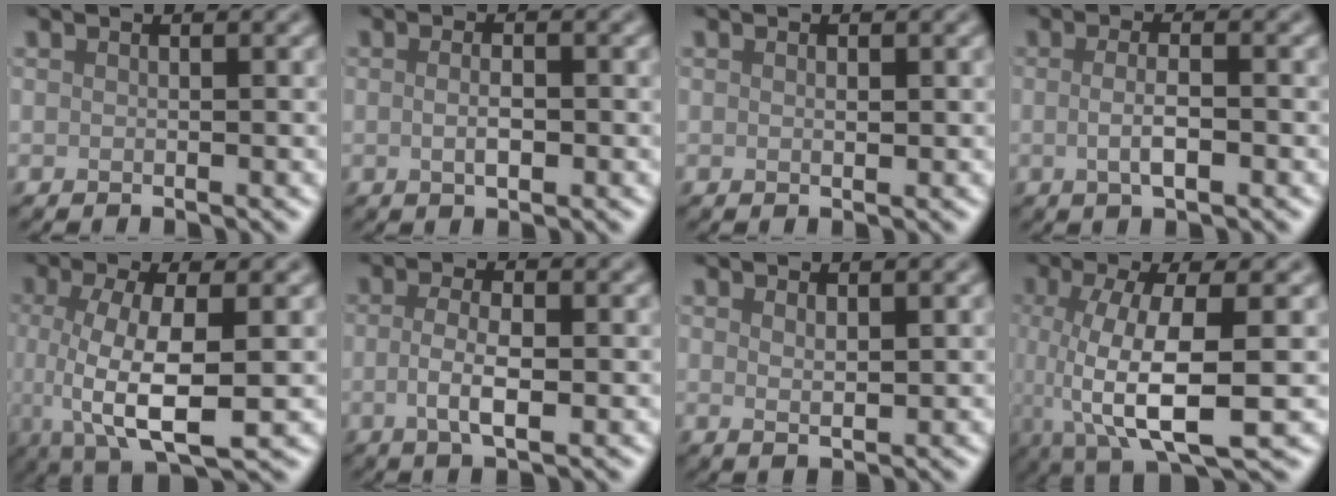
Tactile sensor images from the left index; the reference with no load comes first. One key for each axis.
{"total": 1.8, "fx": -0.2, "fy": 0.6, "fz": 1.7, "tx": -0.033, "ty": -0.002, "tz": -0.004}
{"total": 0.6, "fx": 0.1, "fy": 0.3, "fz": 0.5, "tx": -0.009, "ty": 0.001, "tz": 0.003}
{"total": 2.7, "fx": -0.3, "fy": 0.7, "fz": 2.6, "tx": -0.049, "ty": -0.005, "tz": -0.007}
{"total": 7.6, "fx": -0.5, "fy": 2.6, "fz": 7.1, "tx": -0.141, "ty": -0.008, "tz": -0.007}
{"total": 3.5, "fx": -0.5, "fy": 1.2, "fz": 3.3, "tx": -0.067, "ty": -0.004, "tz": -0.011}
{"total": 1.4, "fx": 0.7, "fy": 0.4, "fz": 1.1, "tx": -0.020, "ty": -0.004, "tz": 0.015}
{"total": 8.7, "fx": -1.1, "fy": 2.5, "fz": 8.3, "tx": -0.156, "ty": -0.009, "tz": -0.017}